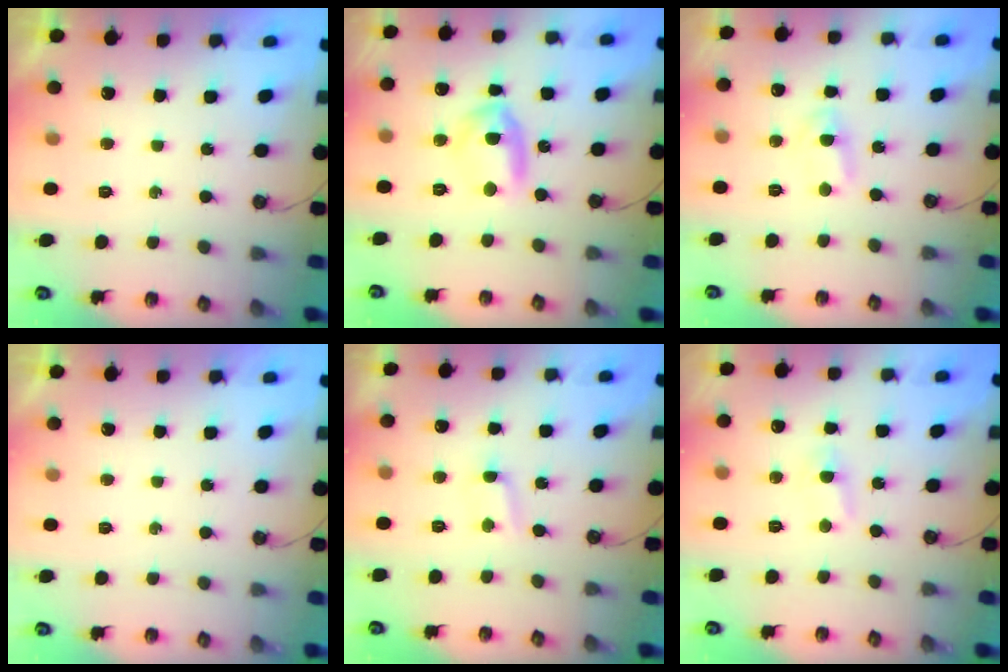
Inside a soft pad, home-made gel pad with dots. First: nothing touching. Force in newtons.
{"total": 8.1, "press": 8.1, "slide": 0.4}
{"total": 1.6, "press": 1.6, "slide": 0.3}
{"total": 0.0}
{"total": 1.6, "press": 1.5, "slide": 0.2}
{"total": 2.9, "press": 2.9, "slide": 0.4}